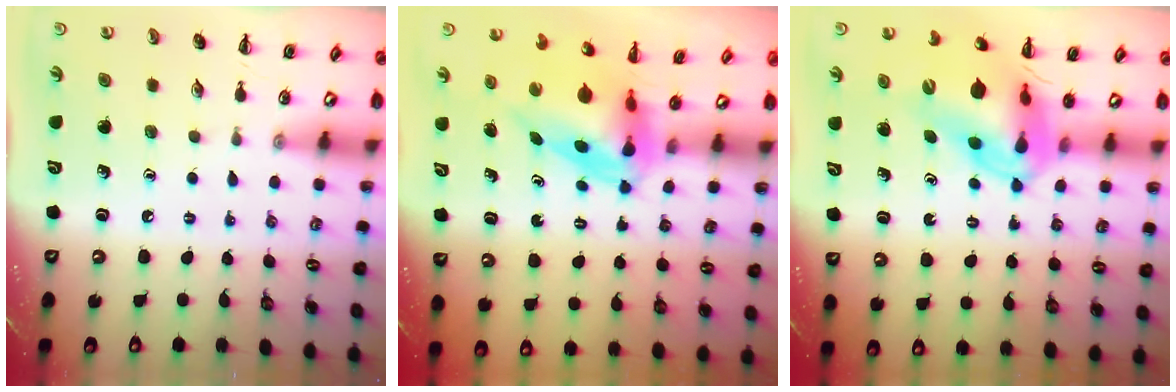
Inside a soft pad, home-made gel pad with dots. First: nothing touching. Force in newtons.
{"total": 4.7, "press": 4.5, "slide": 1.3}
{"total": 12.1, "press": 11.6, "slide": 3.5}